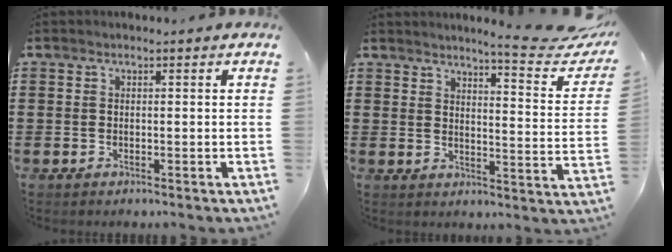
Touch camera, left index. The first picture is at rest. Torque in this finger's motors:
{"motor_torque": [1.07, -1.07, 0.16, 0.05]}